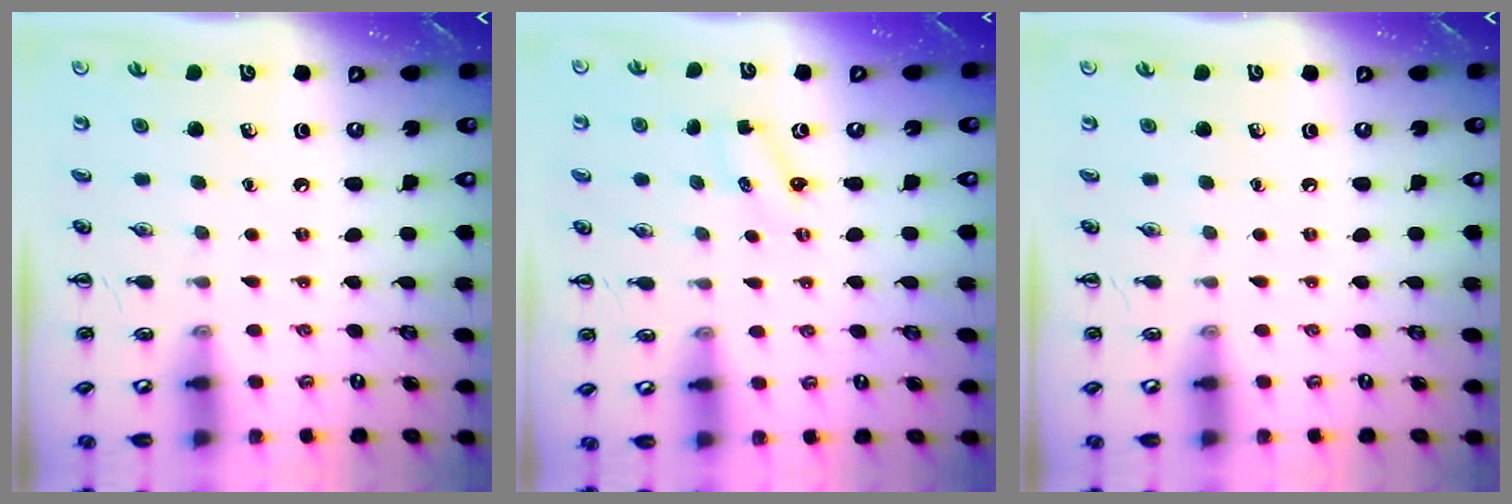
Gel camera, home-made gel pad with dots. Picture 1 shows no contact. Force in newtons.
{"total": 1.2, "press": 1.2, "slide": 0.4}
{"total": 0.0}